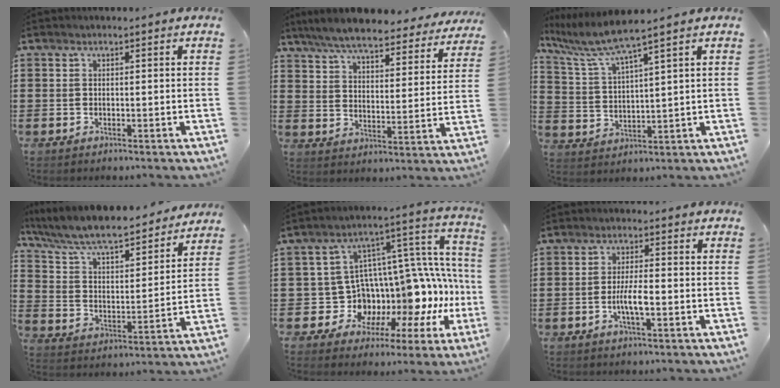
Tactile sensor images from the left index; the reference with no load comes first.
{"total": 7.4, "force": [6.8, 0.5, 2.9], "torque": [-0.086, -0.040, 0.118]}
{"total": 6.3, "force": [5.0, -0.3, 3.9], "torque": [-0.097, -0.026, 0.082]}
{"total": 7.6, "force": [6.9, 0.7, 3.1], "torque": [-0.091, -0.050, 0.113]}
{"total": 7.8, "force": [-0.6, 6.2, 4.8], "torque": [-0.094, -0.067, -0.010]}
{"total": 4.3, "force": [-1.2, 0.9, 4.0], "torque": [-0.083, -0.003, -0.026]}